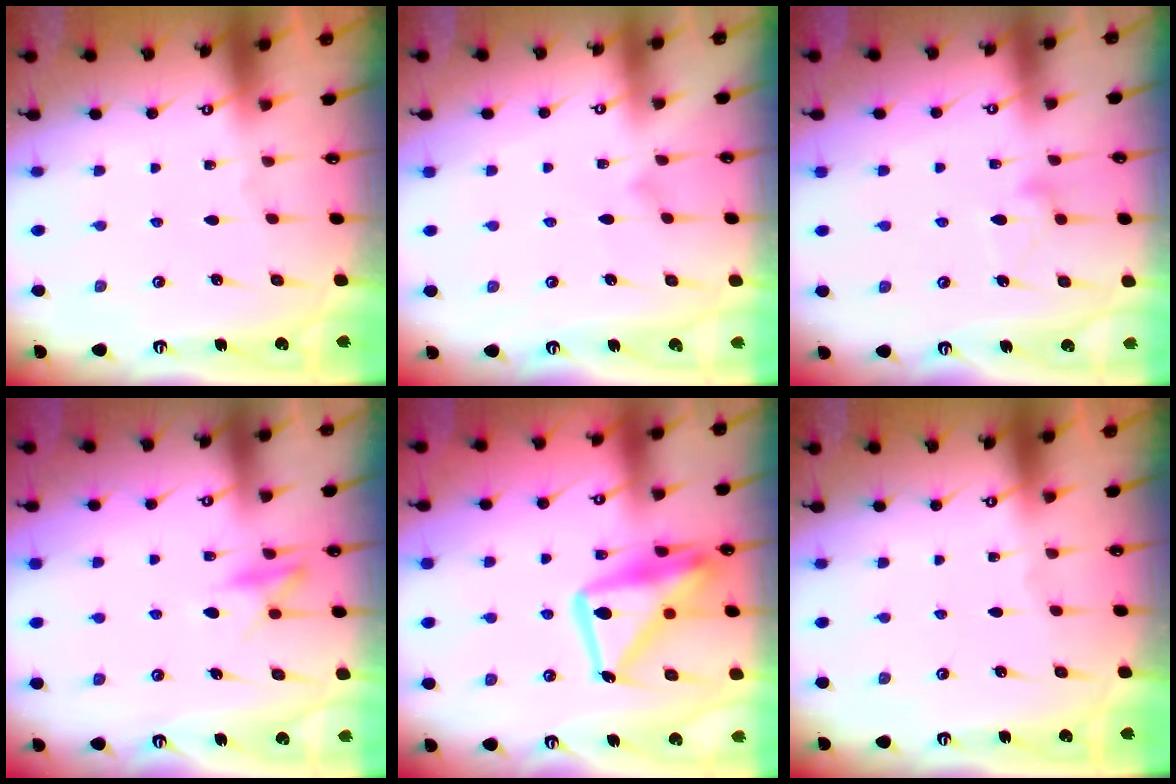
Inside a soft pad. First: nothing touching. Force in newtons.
{"total": 6.9, "press": 6.9, "slide": 0.4}
{"total": 11.3, "press": 11.2, "slide": 0.6}
{"total": 11.0, "press": 11.0, "slide": 0.2}
{"total": 19.4, "press": 19.3, "slide": 1.9}
{"total": 0.0}